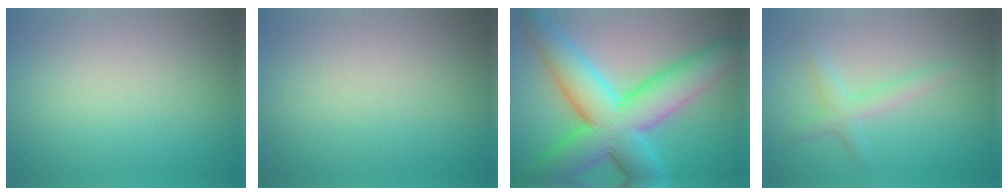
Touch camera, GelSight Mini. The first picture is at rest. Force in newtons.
{"total": 0.0}
{"total": 12.3, "press": 12.3, "slide": 0.3}
{"total": 1.9, "press": 1.9, "slide": 0.1}